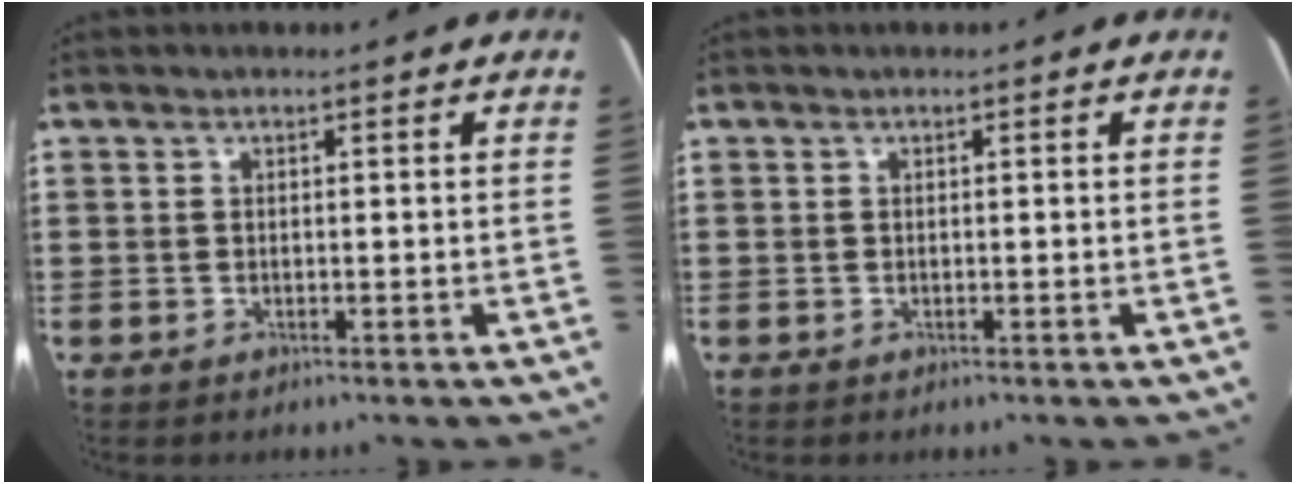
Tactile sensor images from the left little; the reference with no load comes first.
{"total": 0.0}